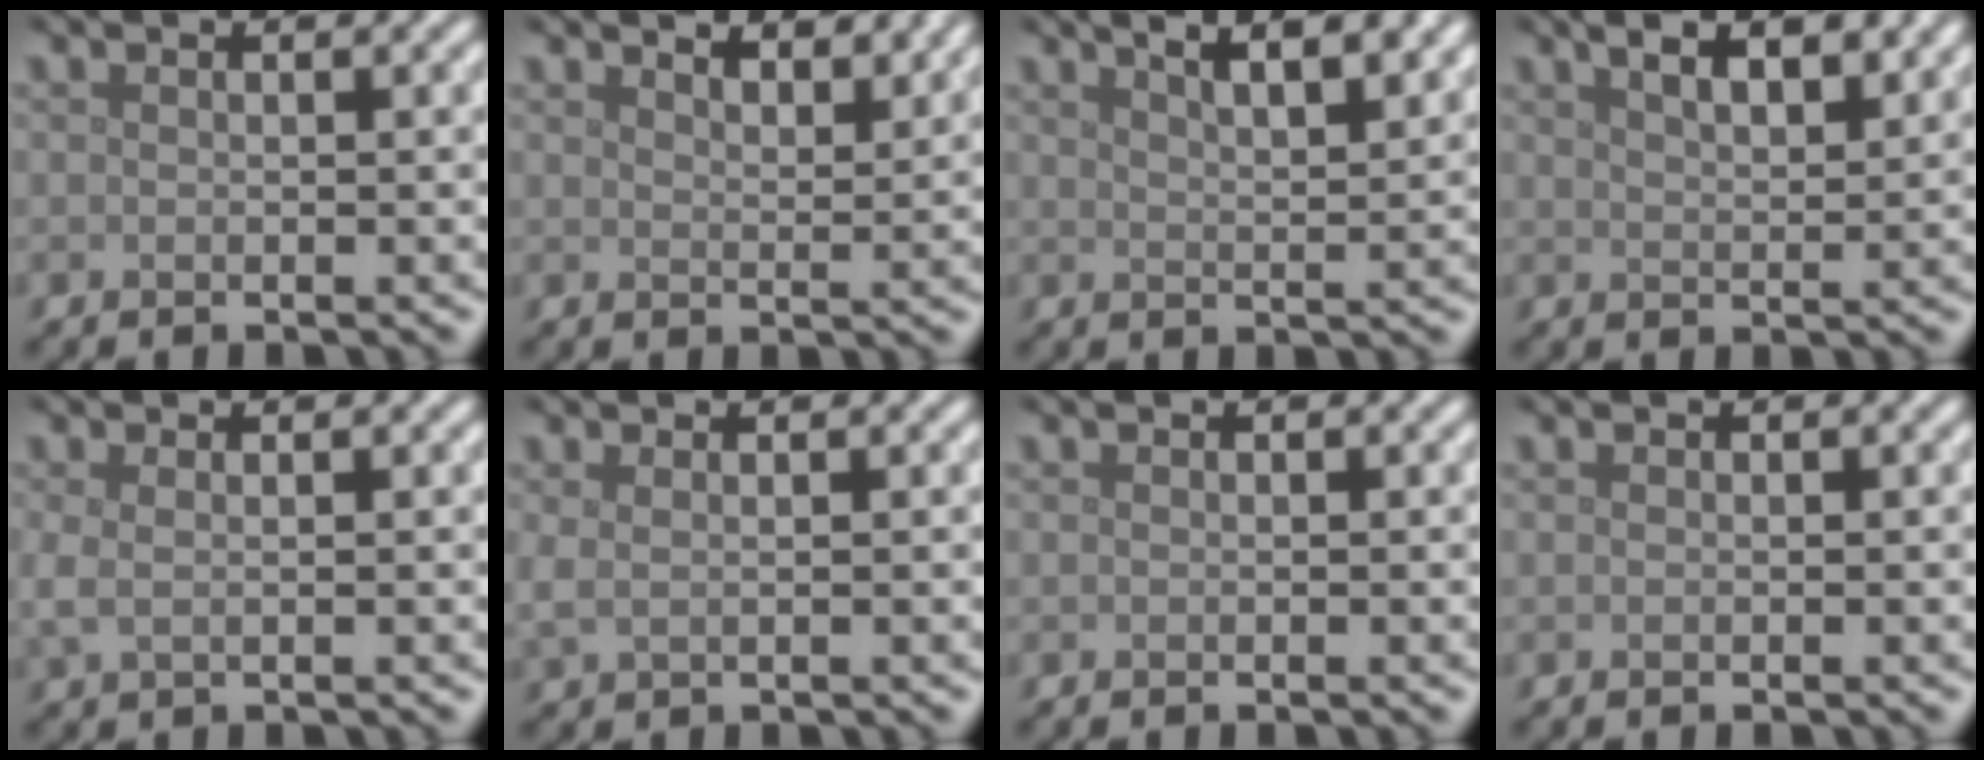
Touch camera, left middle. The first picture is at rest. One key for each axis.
{"total": 4.8, "fx": 4.1, "fy": 1.2, "fz": 2.0, "tx": -0.018, "ty": 0.006, "tz": 0.040}
{"total": 8.3, "fx": 5.4, "fy": 3.0, "fz": 5.4, "tx": -0.042, "ty": 0.037, "tz": 0.050}
{"total": 5.9, "fx": 3.8, "fy": 2.3, "fz": 3.9, "tx": -0.040, "ty": 0.021, "tz": 0.040}
{"total": 1.4, "fx": 0.3, "fy": 0.6, "fz": 1.2, "tx": -0.029, "ty": 0.001, "tz": 0.004}
{"total": 1.2, "fx": 0.5, "fy": 0.5, "fz": 1.0, "tx": -0.019, "ty": 0.000, "tz": 0.011}
{"total": 0.0}
{"total": 0.0}